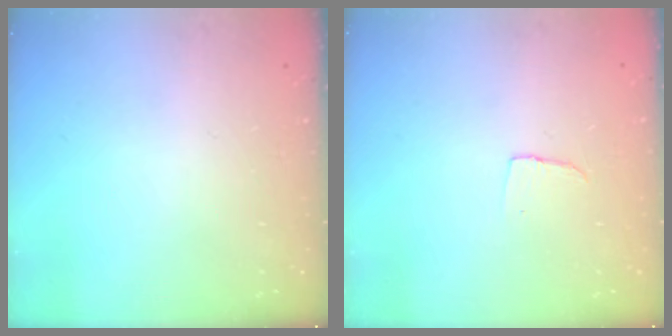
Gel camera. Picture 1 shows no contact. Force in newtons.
{"total": 4.2, "press": 4.2, "slide": 0.3}